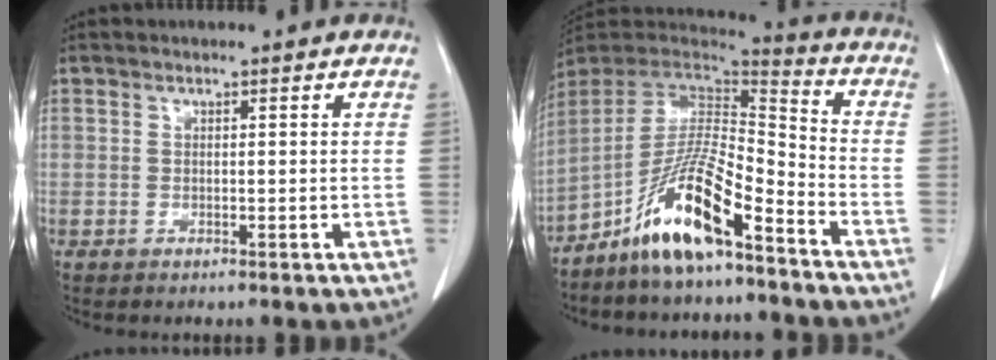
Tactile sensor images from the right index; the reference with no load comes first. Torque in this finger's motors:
{"motor_torque": [1.59, -0.55, 0.87, 0.21]}